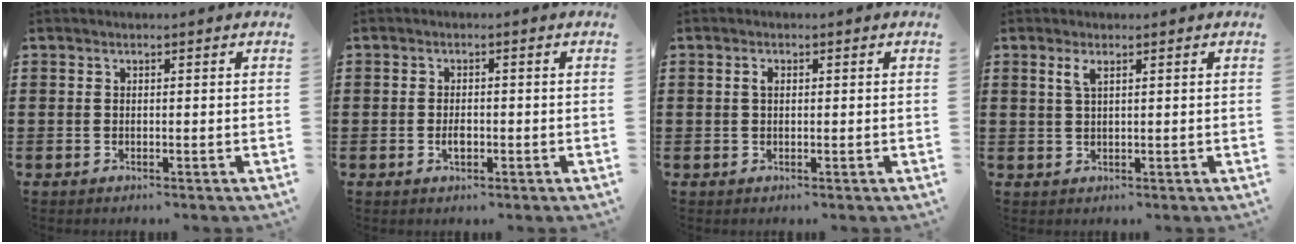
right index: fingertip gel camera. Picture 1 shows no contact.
{"total": 1.9, "force": [-0.6, 1.0, 1.5], "torque": [-0.029, 0.000, -0.010]}
{"total": 1.2, "force": [0.3, 0.7, 1.0], "torque": [-0.021, 0.005, 0.004]}
{"total": 1.9, "force": [0.9, 0.5, 1.6], "torque": [-0.035, 0.004, 0.015]}